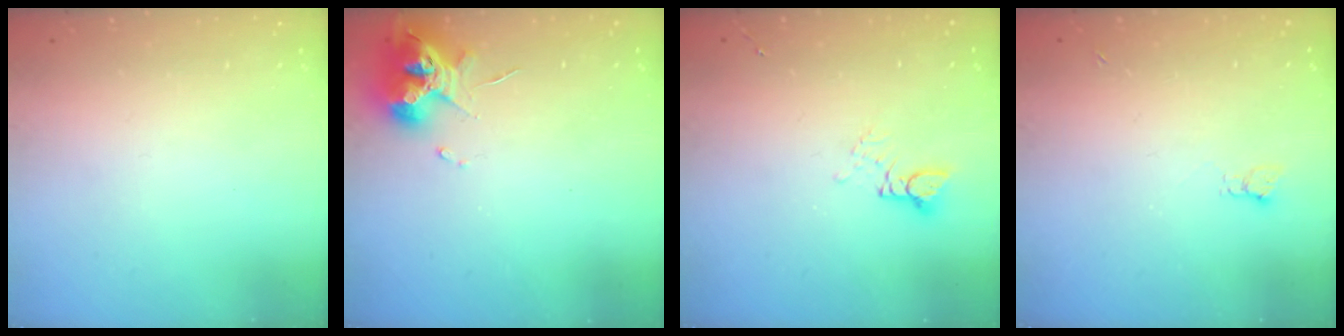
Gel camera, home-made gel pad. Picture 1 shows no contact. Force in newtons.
{"total": 10.7, "press": 10.7, "slide": 0.6}
{"total": 2.4, "press": 2.4, "slide": 0.2}
{"total": 3.5, "press": 3.5, "slide": 0.6}